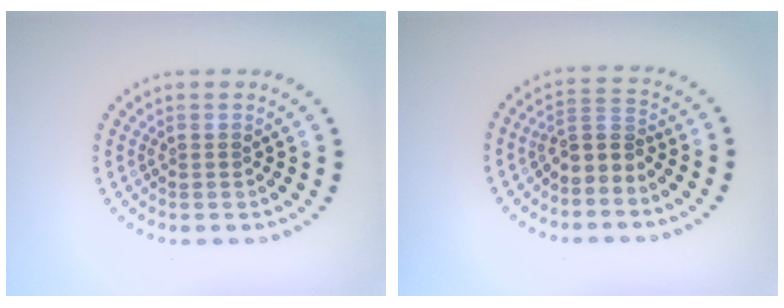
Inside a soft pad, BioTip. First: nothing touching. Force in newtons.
{"total": 2.4, "press": 2.0, "slide": 1.4}